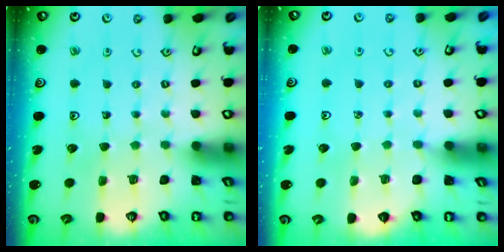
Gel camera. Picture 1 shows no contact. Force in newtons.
{"total": 2.5, "press": 2.5, "slide": 0.3}